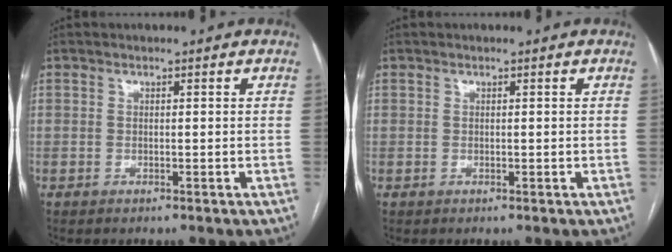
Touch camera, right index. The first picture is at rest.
{"total": 0.0}